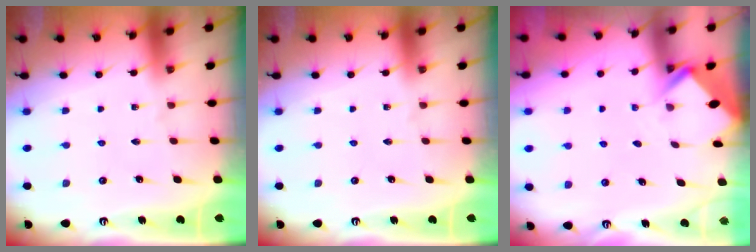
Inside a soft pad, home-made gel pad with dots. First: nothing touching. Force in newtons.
{"total": 0.0}
{"total": 2.7, "press": 2.7, "slide": 0.2}